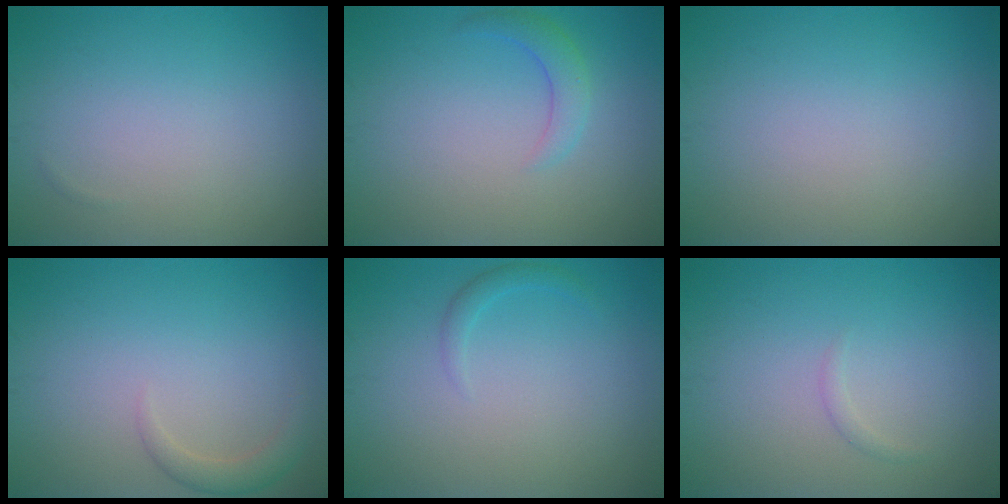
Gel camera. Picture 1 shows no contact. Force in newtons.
{"total": 2.1, "press": 2.1, "slide": 0.2}
{"total": 0.0}
{"total": 1.7, "press": 1.7, "slide": 0.1}
{"total": 1.0, "press": 1.0, "slide": 0.1}
{"total": 0.6, "press": 0.6, "slide": 0.1}